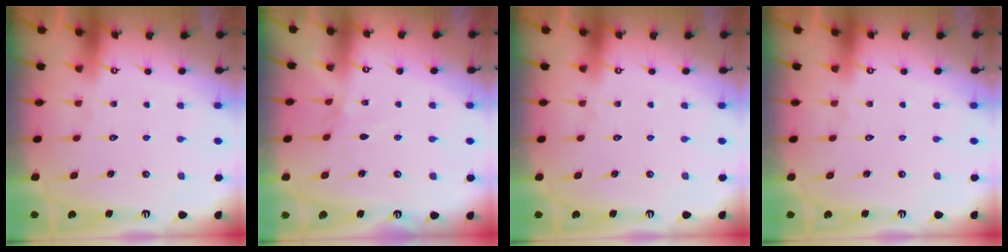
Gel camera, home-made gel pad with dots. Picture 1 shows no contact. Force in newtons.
{"total": 2.1, "press": 2.1, "slide": 0.5}
{"total": 0.0}
{"total": 0.0}